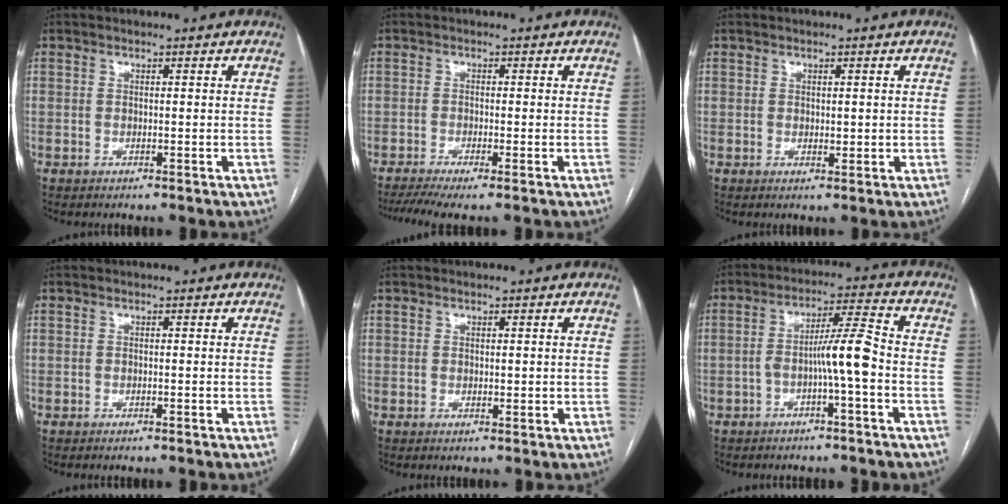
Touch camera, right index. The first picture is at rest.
{"total": 5.4, "force": [-3.8, 0.1, 3.9], "torque": [-0.067, -0.008, -0.065]}
{"total": 1.4, "force": [0.2, 0.9, 1.1], "torque": [-0.015, -0.005, 0.005]}
{"total": 0.0}
{"total": 1.0, "force": [0.3, 0.6, 0.8], "torque": [-0.010, -0.004, 0.005]}
{"total": 7.2, "force": [-2.1, 0.0, 6.9], "torque": [-0.122, 0.022, -0.033]}